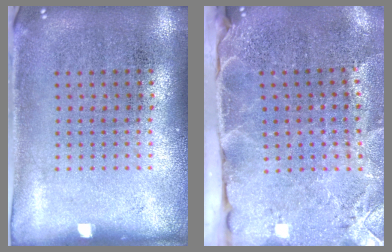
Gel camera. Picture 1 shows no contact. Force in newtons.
{"total": 3.9, "press": 3.1, "slide": 2.3}